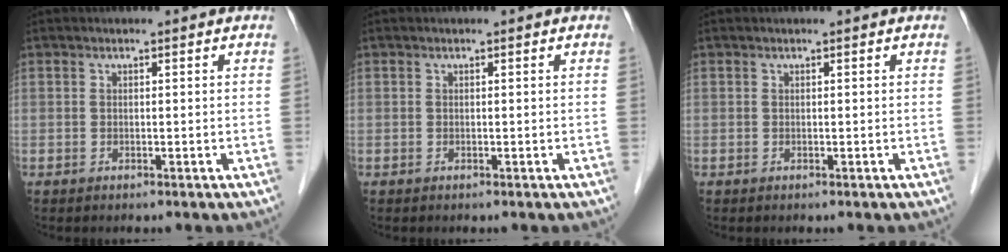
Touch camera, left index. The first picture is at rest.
{"total": 0.0}
{"total": 0.0}